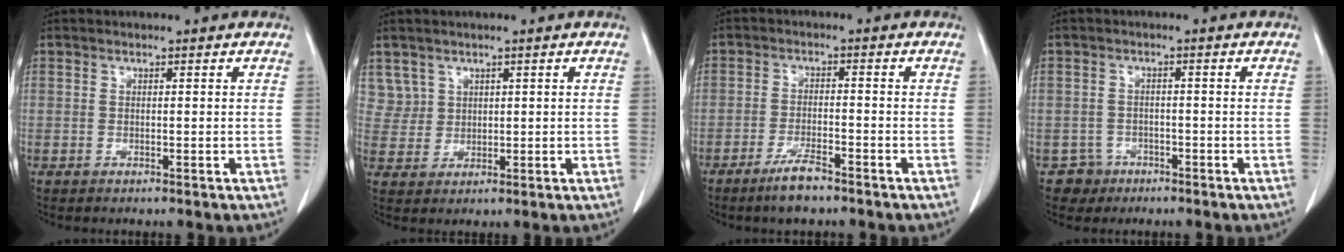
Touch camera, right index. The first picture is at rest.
{"total": 3.6, "force": [2.0, 3.0, -0.2], "torque": [0.014, 0.006, 0.042]}
{"total": 4.3, "force": [-3.2, 0.7, 2.8], "torque": [-0.056, -0.004, -0.058]}
{"total": 3.3, "force": [-1.8, 2.7, -0.6], "torque": [0.015, 0.014, -0.031]}